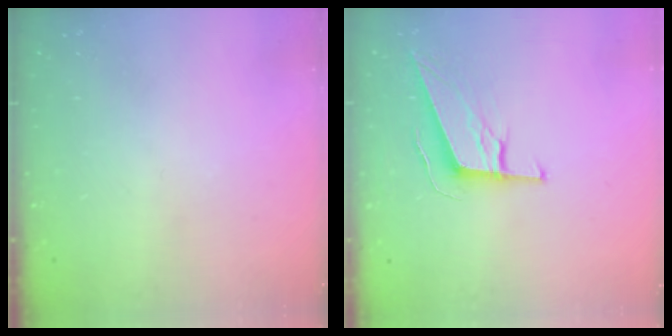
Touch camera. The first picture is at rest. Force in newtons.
{"total": 11.2, "press": 11.0, "slide": 2.4}